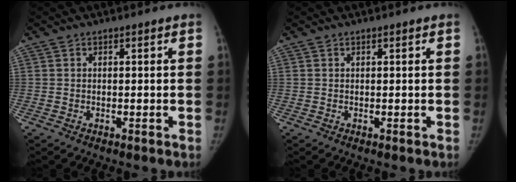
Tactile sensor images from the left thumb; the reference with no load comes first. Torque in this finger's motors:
{"motor_torque": [-0.23, -0.02, -0.03, -0.48, -0.06]}